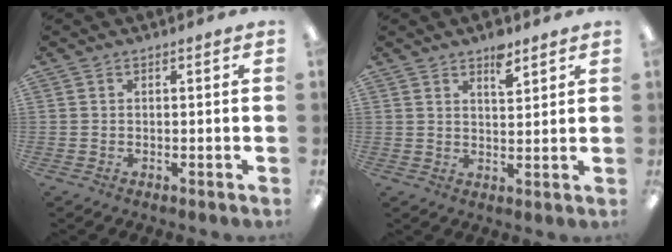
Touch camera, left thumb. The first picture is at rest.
{"total": 5.2, "force": [3.9, 2.1, 2.9], "torque": [-0.032, -0.022, 0.064]}